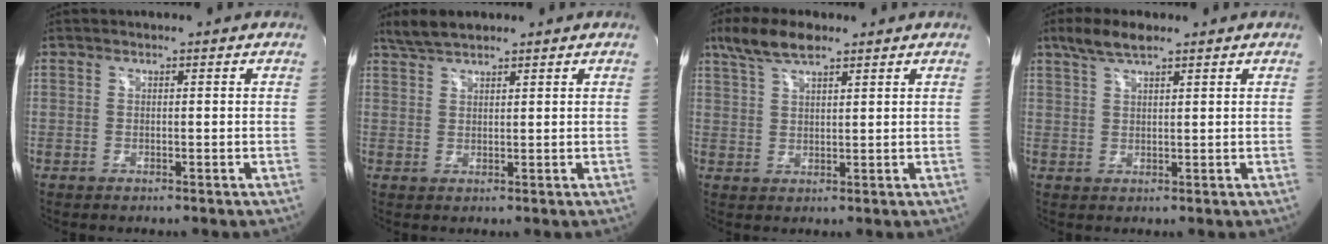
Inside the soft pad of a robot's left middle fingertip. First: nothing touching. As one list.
[{"total": 3.9, "force": [3.3, 0.8, 1.7], "torque": [-0.043, 0.015, 0.068]}, {"total": 6.8, "force": [5.0, 1.7, 4.3], "torque": [-0.096, 0.019, 0.097]}, {"total": 4.8, "force": [3.5, 1.0, 3.1], "torque": [-0.071, 0.016, 0.070]}]